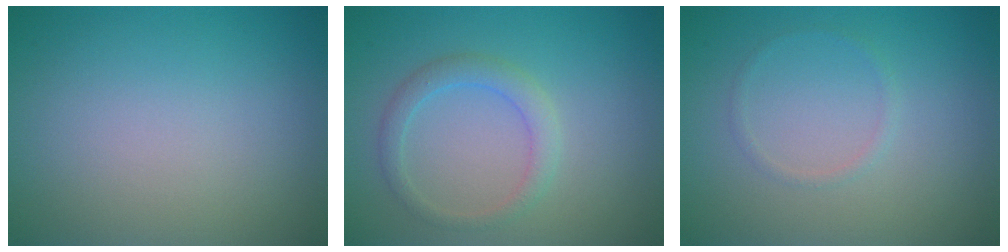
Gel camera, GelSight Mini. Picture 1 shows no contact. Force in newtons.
{"total": 2.1, "press": 2.1, "slide": 0.1}
{"total": 0.7, "press": 0.7, "slide": 0.1}